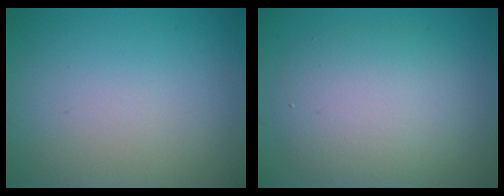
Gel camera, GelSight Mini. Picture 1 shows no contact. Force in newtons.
{"total": 5.9, "press": 5.9, "slide": 0.6}